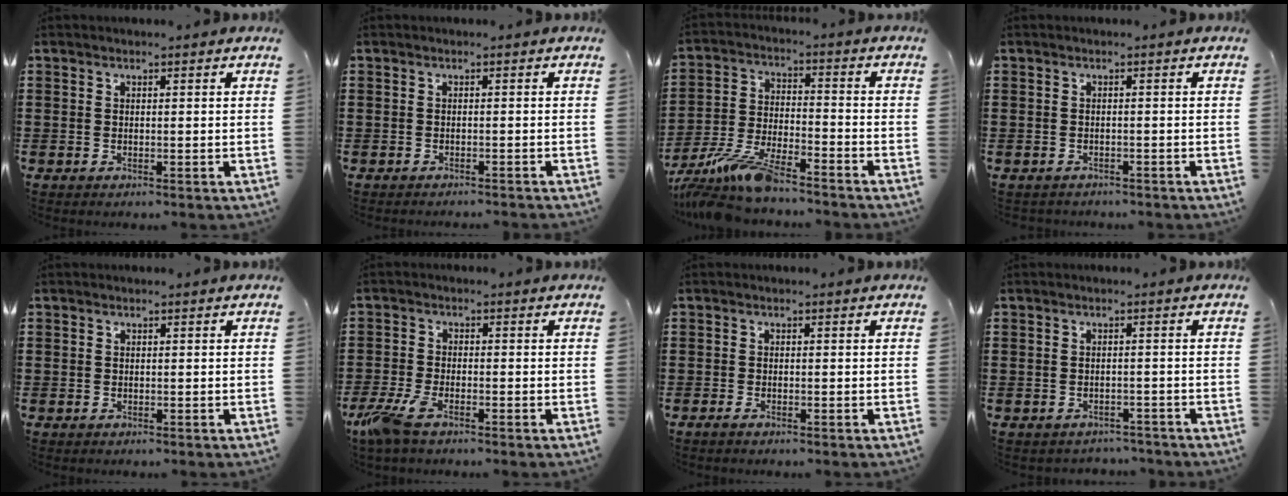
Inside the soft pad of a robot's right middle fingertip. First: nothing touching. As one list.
[{"total": 0.7, "force": [-0.7, 0.0, 0.0], "torque": [-0.002, -0.002, -0.014]}, {"total": 9.3, "force": [-8.2, 1.1, 4.2], "torque": [-0.096, 0.002, -0.163]}, {"total": 0.9, "force": [-0.8, 0.2, -0.2], "torque": [0.002, 0.000, -0.019]}, {"total": 0.5, "force": [-0.2, 0.5, 0.0], "torque": [0.000, 0.003, -0.006]}, {"total": 5.3, "force": [-3.2, 1.5, 4.0], "torque": [-0.112, -0.016, -0.068]}, {"total": 0.7, "force": [-0.5, 0.1, 0.4], "torque": [-0.009, -0.005, -0.010]}, {"total": 1.6, "force": [-1.5, 0.4, -0.2], "torque": [-0.004, 0.001, -0.035]}]